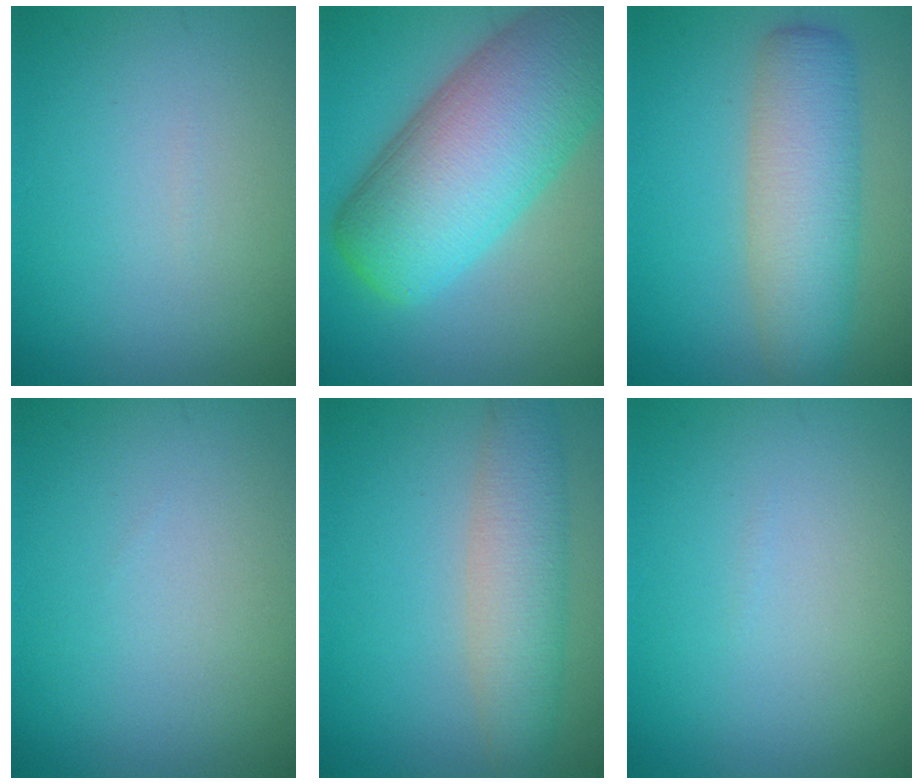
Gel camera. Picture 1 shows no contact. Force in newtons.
{"total": 13.0, "press": 12.9, "slide": 0.7}
{"total": 6.1, "press": 6.1, "slide": 0.3}
{"total": 0.0}
{"total": 4.6, "press": 4.6, "slide": 0.1}
{"total": 0.0}